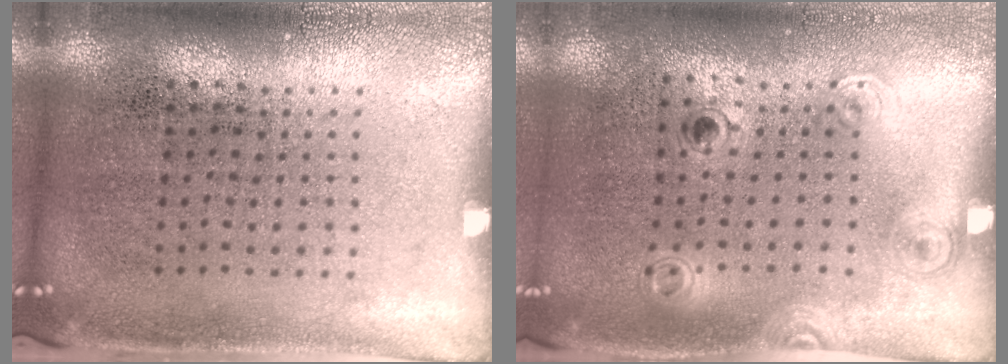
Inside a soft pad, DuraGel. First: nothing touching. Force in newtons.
{"total": 1.1, "press": 0.8, "slide": 0.7}